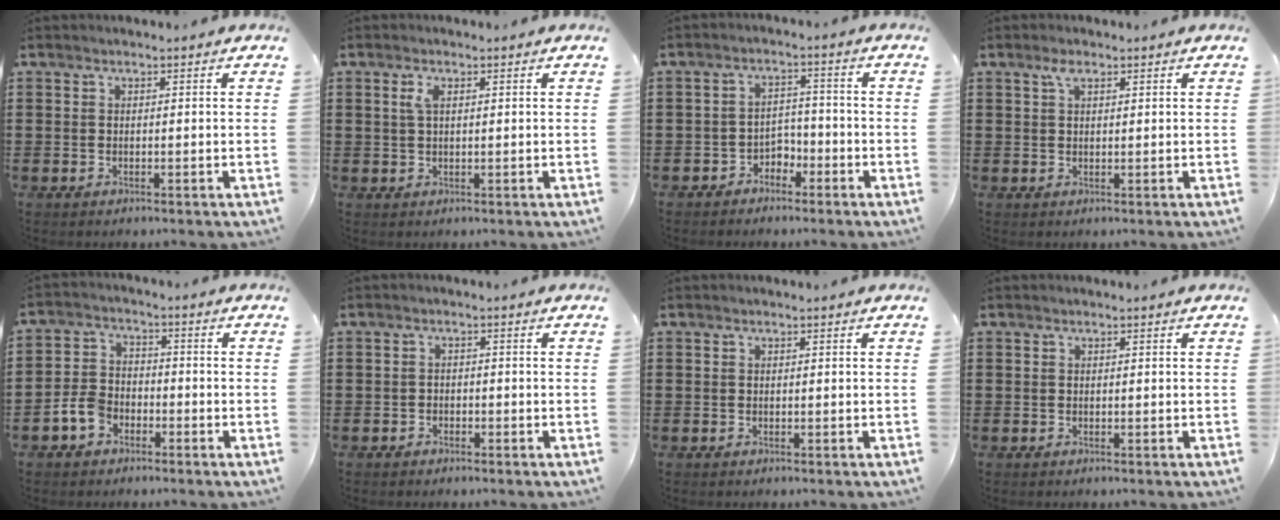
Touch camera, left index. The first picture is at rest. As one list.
[{"total": 2.0, "force": [0.7, 0.8, 1.8], "torque": [-0.039, 0.005, 0.010]}, {"total": 3.1, "force": [-2.6, 1.7, 0.4], "torque": [-0.017, 0.007, -0.057]}, {"total": 2.1, "force": [1.2, 0.9, 1.5], "torque": [-0.034, 0.005, 0.020]}, {"total": 4.8, "force": [-2.8, 3.2, 2.2], "torque": [-0.062, 0.007, -0.058]}, {"total": 1.2, "force": [-1.1, 0.6, -0.2], "torque": [-0.003, 0.004, -0.025]}, {"total": 0.0}, {"total": 0.0}]